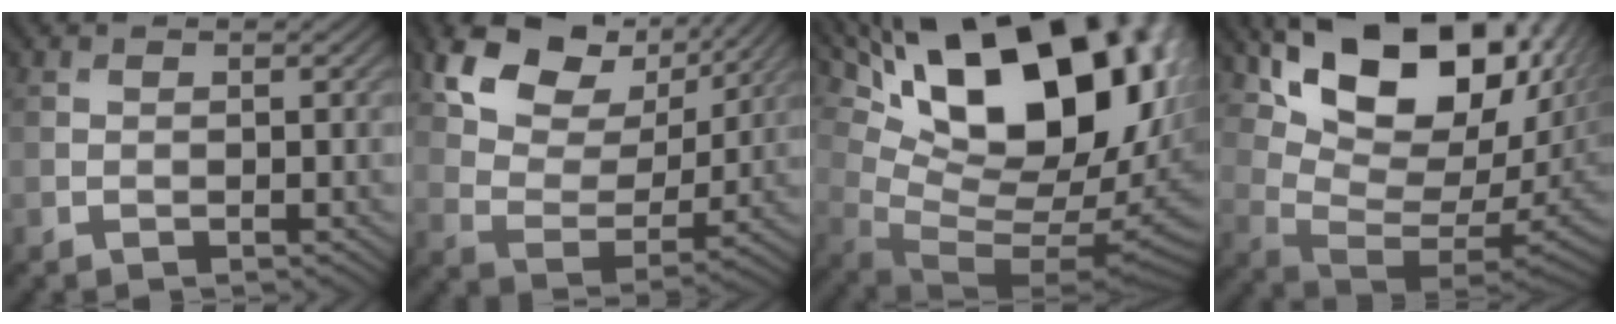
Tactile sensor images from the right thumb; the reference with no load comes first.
{"total": 12.6, "force": [7.3, 7.5, 7.0], "torque": [-0.151, 0.000, 0.126]}
{"total": 21.3, "force": [7.8, 10.8, 16.6], "torque": [-0.265, 0.033, 0.152]}
{"total": 18.1, "force": [7.5, 9.5, 13.4], "torque": [-0.232, 0.000, 0.151]}